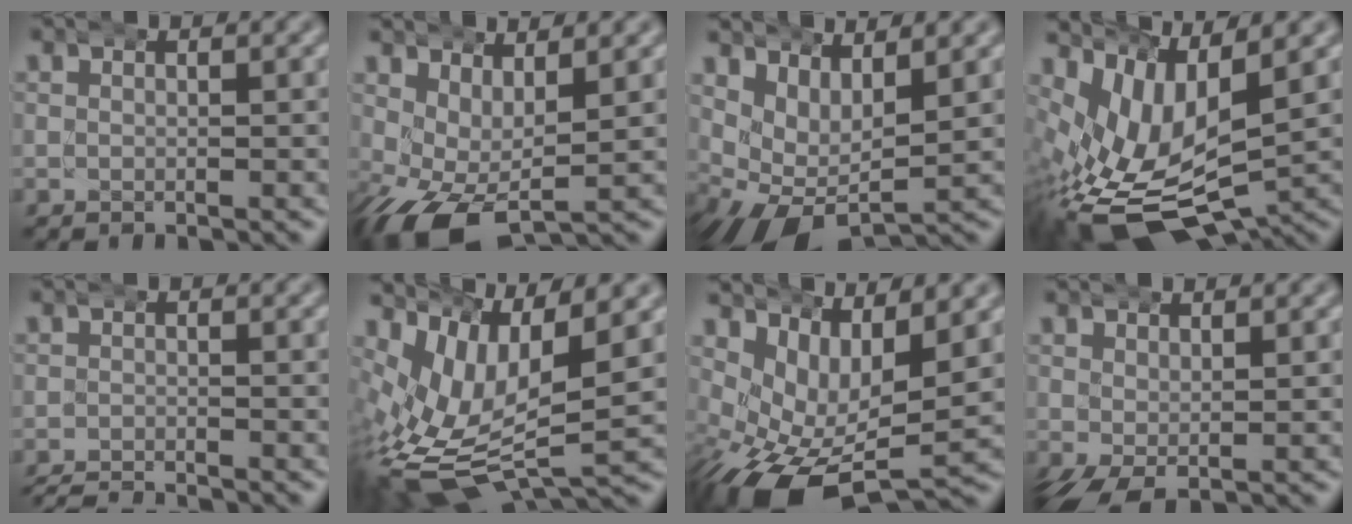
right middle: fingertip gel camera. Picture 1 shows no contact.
{"total": 7.1, "force": [-3.5, 4.5, 4.2], "torque": [-0.122, -0.049, -0.032]}
{"total": 7.6, "force": [-0.8, 6.3, 4.2], "torque": [-0.117, -0.031, -0.004]}
{"total": 11.7, "force": [-3.6, 7.7, 8.1], "torque": [-0.191, -0.050, -0.036]}
{"total": 5.7, "force": [-5.5, 1.2, 0.8], "torque": [-0.013, -0.015, -0.084]}
{"total": 10.2, "force": [-2.4, 7.2, 6.9], "torque": [-0.157, -0.035, -0.026]}
{"total": 9.3, "force": [-3.6, 6.3, 5.8], "torque": [-0.137, -0.040, -0.042]}
{"total": 2.5, "force": [-1.4, 1.3, 1.6], "torque": [-0.037, -0.019, -0.009]}